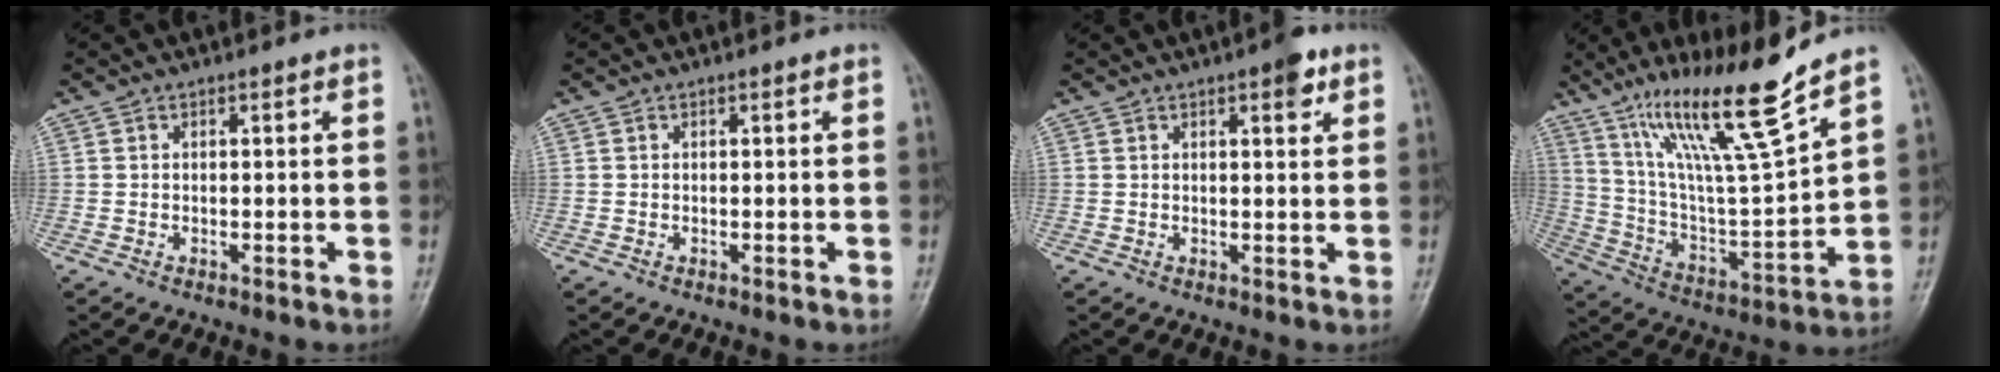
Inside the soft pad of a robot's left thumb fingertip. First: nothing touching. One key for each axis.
{"total": 0.0}
{"total": 3.6, "fx": 2.0, "fy": 1.2, "fz": 2.7, "tx": -0.028, "ty": -0.006, "tz": 0.023}
{"total": 19.2, "fx": 13.0, "fy": 1.3, "fz": 14.1, "tx": -0.226, "ty": -0.068, "tz": 0.237}